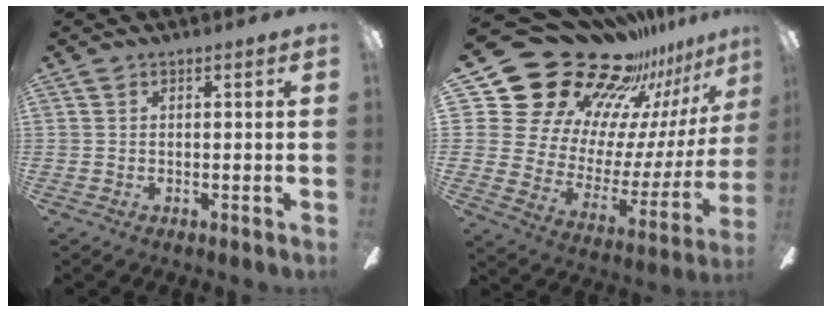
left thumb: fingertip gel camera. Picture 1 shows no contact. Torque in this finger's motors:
{"motor_torque": [0.76, 0.76, 1.38, -1.38, 0.04]}